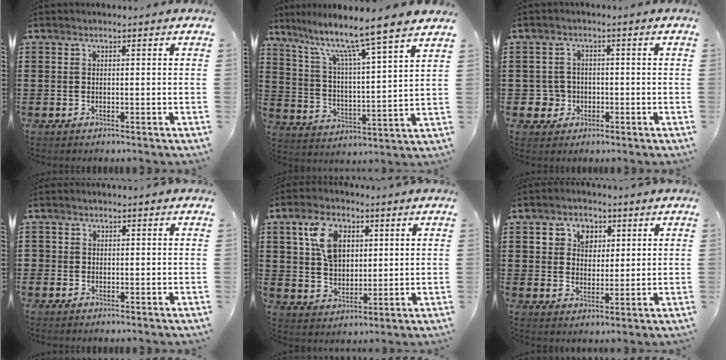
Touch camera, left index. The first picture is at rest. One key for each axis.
{"total": 9.8, "fx": 8.1, "fy": -0.8, "fz": 5.5, "tx": -0.130, "ty": -0.062, "tz": 0.126}
{"total": 3.3, "fx": -1.0, "fy": 3.1, "fz": 0.6, "tx": -0.032, "ty": 0.003, "tz": -0.025}
{"total": 0.9, "fx": -0.1, "fy": 0.9, "fz": 0.0, "tx": -0.004, "ty": 0.005, "tz": -0.003}
{"total": 7.9, "fx": 2.9, "fy": 5.1, "fz": 5.3, "tx": -0.104, "ty": 0.011, "tz": 0.050}
{"total": 4.6, "fx": 2.3, "fy": 3.7, "fz": 1.3, "tx": -0.037, "ty": 0.013, "tz": 0.038}